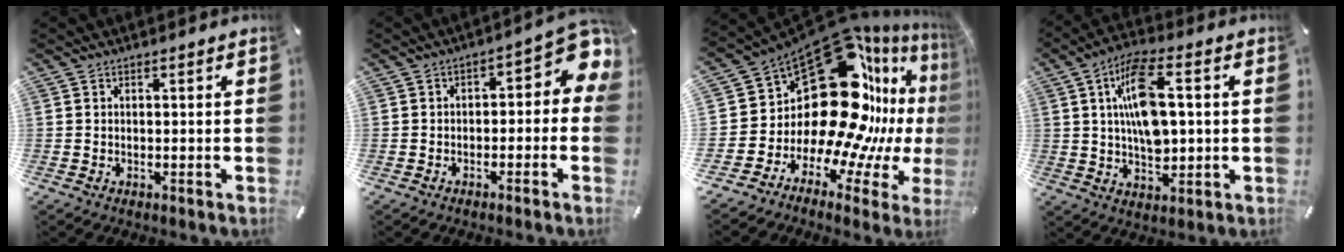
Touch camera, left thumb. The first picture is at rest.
{"total": 7.1, "force": [1.3, 3.9, 5.7], "torque": [-0.068, -0.015, 0.016]}
{"total": 30.7, "force": [10.6, 17.7, 22.8], "torque": [-0.344, -0.146, 0.220]}
{"total": 13.2, "force": [1.8, 6.9, 11.2], "torque": [-0.216, 0.004, 0.028]}